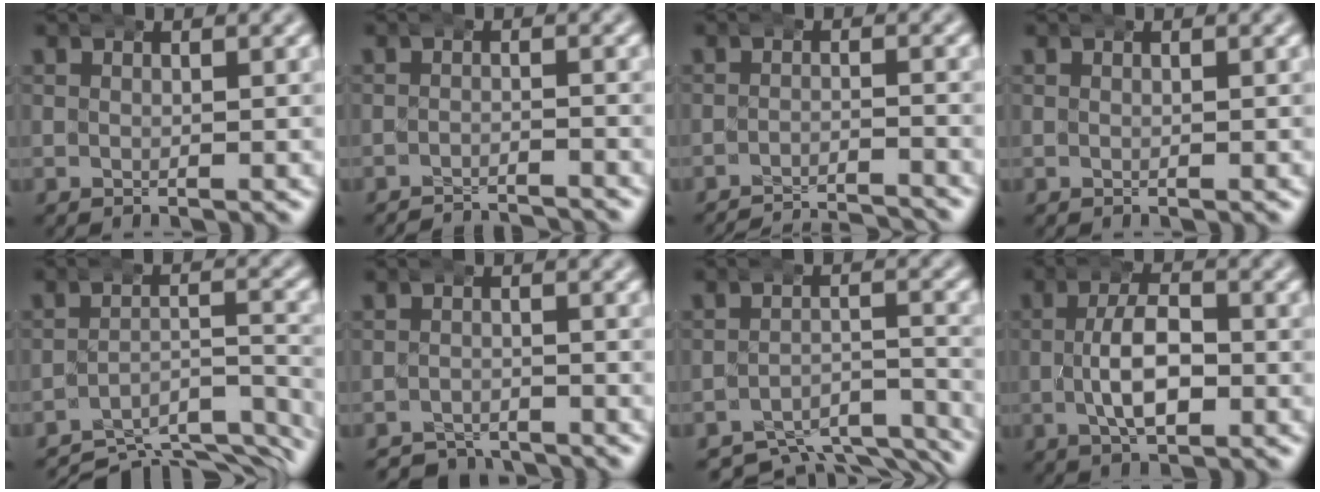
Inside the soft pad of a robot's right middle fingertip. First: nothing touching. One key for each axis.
{"total": 5.5, "fx": -5.4, "fy": 0.9, "fz": 0.6, "tx": -0.004, "ty": -0.012, "tz": -0.088}
{"total": 9.8, "fx": -9.6, "fy": 1.8, "fz": 1.2, "tx": 0.000, "ty": -0.019, "tz": -0.152}
{"total": 0.0}
{"total": 11.7, "fx": -10.6, "fy": 3.4, "fz": 3.7, "tx": -0.038, "ty": -0.026, "tz": -0.163}
{"total": 3.7, "fx": -3.6, "fy": 0.9, "fz": -0.1, "tx": 0.001, "ty": -0.012, "tz": -0.061}
{"total": 9.0, "fx": -7.9, "fy": 3.2, "fz": 2.8, "tx": -0.031, "ty": -0.021, "tz": -0.127}
{"total": 5.1, "fx": -1.0, "fy": 2.7, "fz": 4.2, "tx": -0.067, "ty": 0.008, "tz": -0.020}